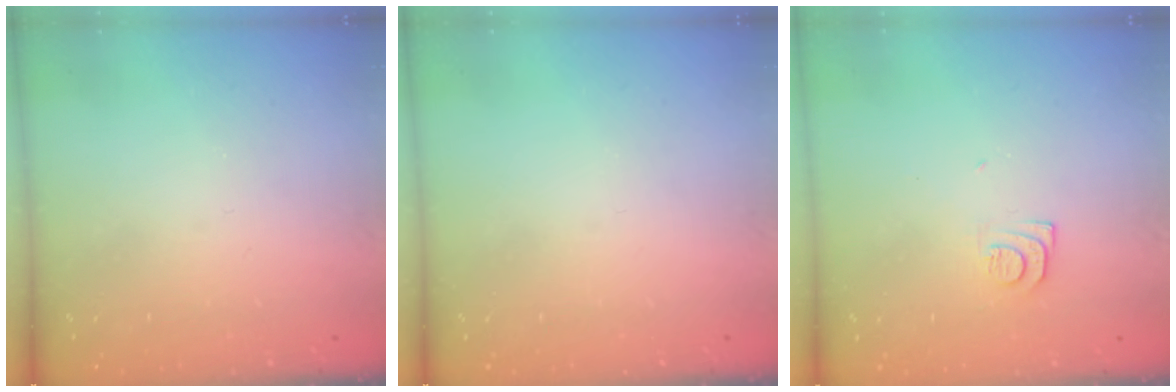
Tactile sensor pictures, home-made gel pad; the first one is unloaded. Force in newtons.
{"total": 0.0}
{"total": 7.3, "press": 7.2, "slide": 0.8}